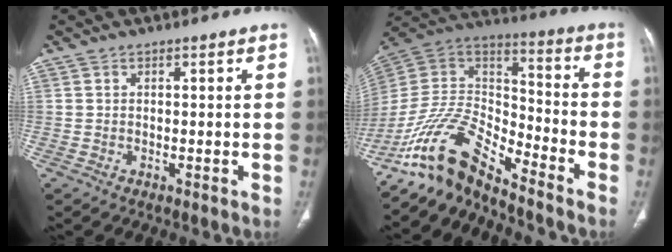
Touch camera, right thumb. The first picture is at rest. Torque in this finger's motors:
{"motor_torque": [0.59, 0.12, 1.40, -1.37, 0.12]}